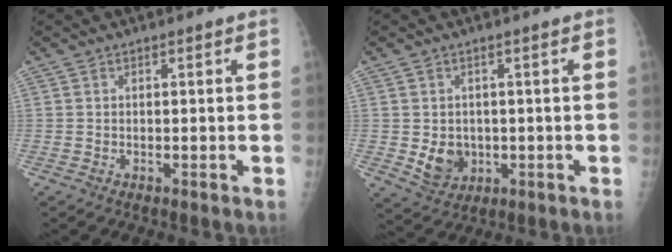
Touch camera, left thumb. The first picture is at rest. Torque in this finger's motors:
{"motor_torque": [0.68, 0.59, 0.55, -0.03, 0.04]}